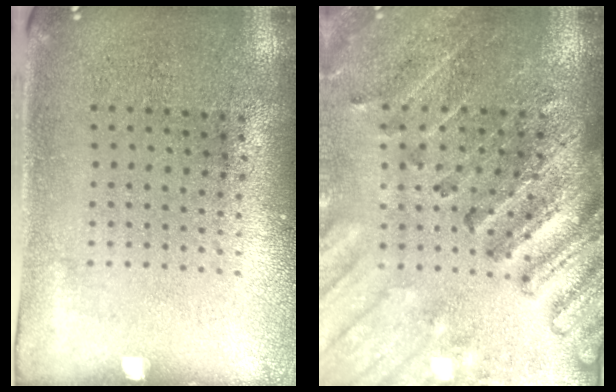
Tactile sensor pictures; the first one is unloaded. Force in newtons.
{"total": 2.7, "press": 2.7, "slide": 0.3}